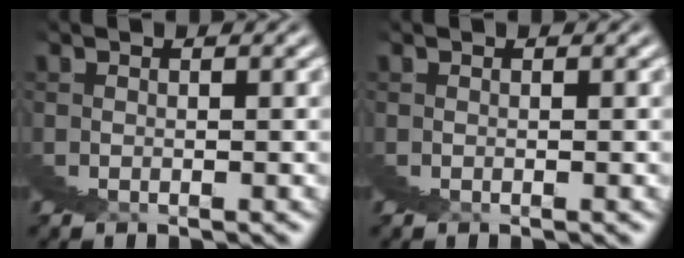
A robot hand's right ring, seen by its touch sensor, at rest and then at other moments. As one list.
[{"total": 0.0}]